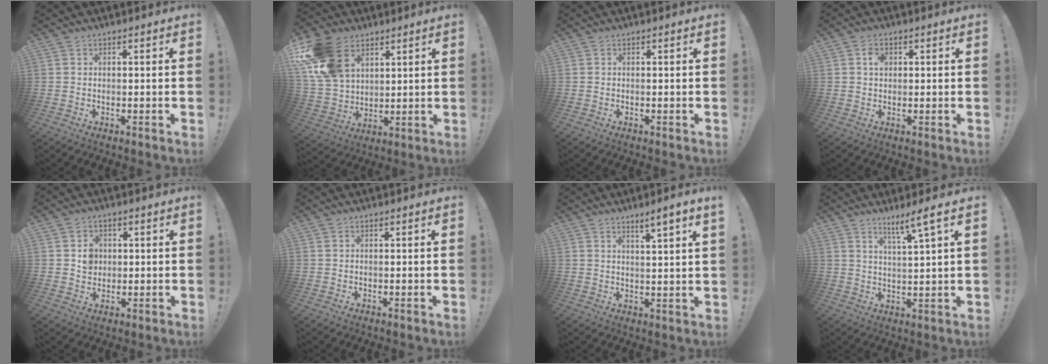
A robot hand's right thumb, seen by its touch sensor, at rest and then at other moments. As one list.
[{"total": 18.1, "force": [8.5, 12.7, 9.7], "torque": [-0.188, -0.036, 0.166]}, {"total": 0.0}, {"total": 2.8, "force": [0.6, 2.1, 1.8], "torque": [-0.014, -0.003, 0.004]}, {"total": 4.7, "force": [0.9, 4.3, 1.9], "torque": [-0.011, -0.004, 0.012]}, {"total": 0.0}, {"total": 4.7, "force": [3.2, -0.9, 3.3], "torque": [-0.041, -0.024, 0.048]}, {"total": 6.7, "force": [4.5, -0.4, 4.9], "torque": [-0.076, -0.028, 0.069]}]